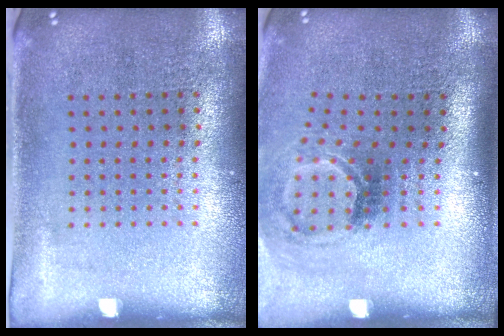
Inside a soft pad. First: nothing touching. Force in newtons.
{"total": 1.9, "press": 1.2, "slide": 1.4}